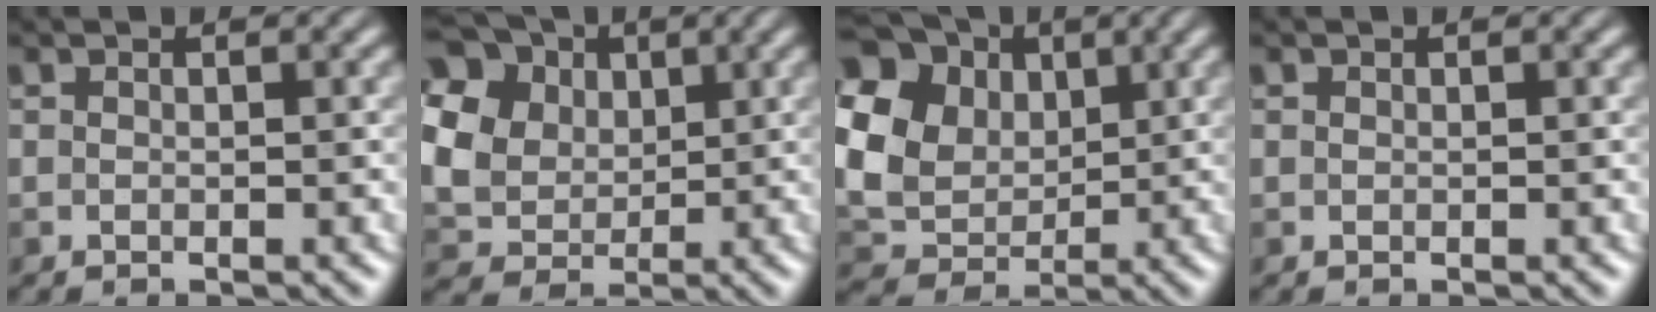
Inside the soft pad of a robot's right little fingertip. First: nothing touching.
{"total": 14.4, "force": [4.9, 11.3, 7.5], "torque": [-0.179, 0.026, 0.097]}
{"total": 11.7, "force": [2.7, 8.9, 7.1], "torque": [-0.167, 0.023, 0.046]}
{"total": 0.0}